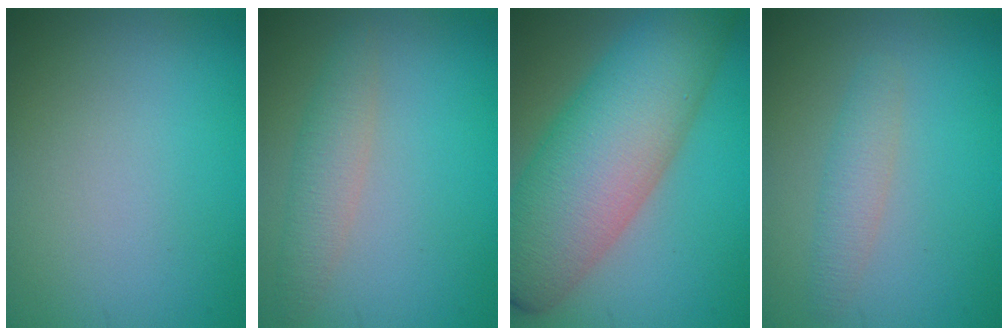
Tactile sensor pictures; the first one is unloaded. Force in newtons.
{"total": 2.5, "press": 2.5, "slide": 0.1}
{"total": 12.0, "press": 12.0, "slide": 0.5}
{"total": 2.1, "press": 2.1, "slide": 0.1}